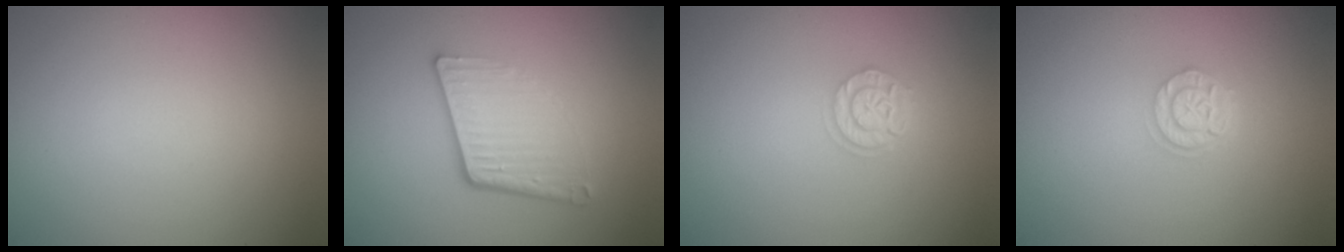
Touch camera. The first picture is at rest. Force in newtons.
{"total": 4.5, "press": 2.9, "slide": 3.4}
{"total": 2.4, "press": 2.0, "slide": 1.3}
{"total": 2.3, "press": 1.9, "slide": 1.4}